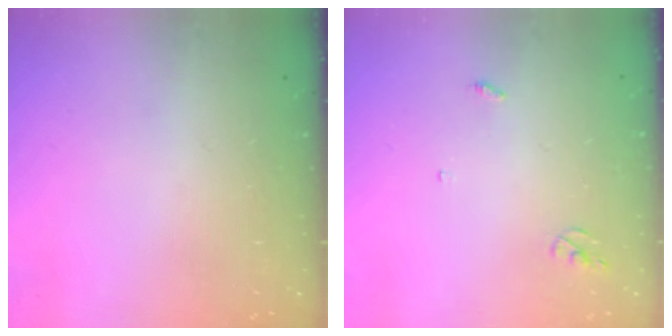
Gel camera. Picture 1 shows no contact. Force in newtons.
{"total": 2.6, "press": 2.6, "slide": 0.2}